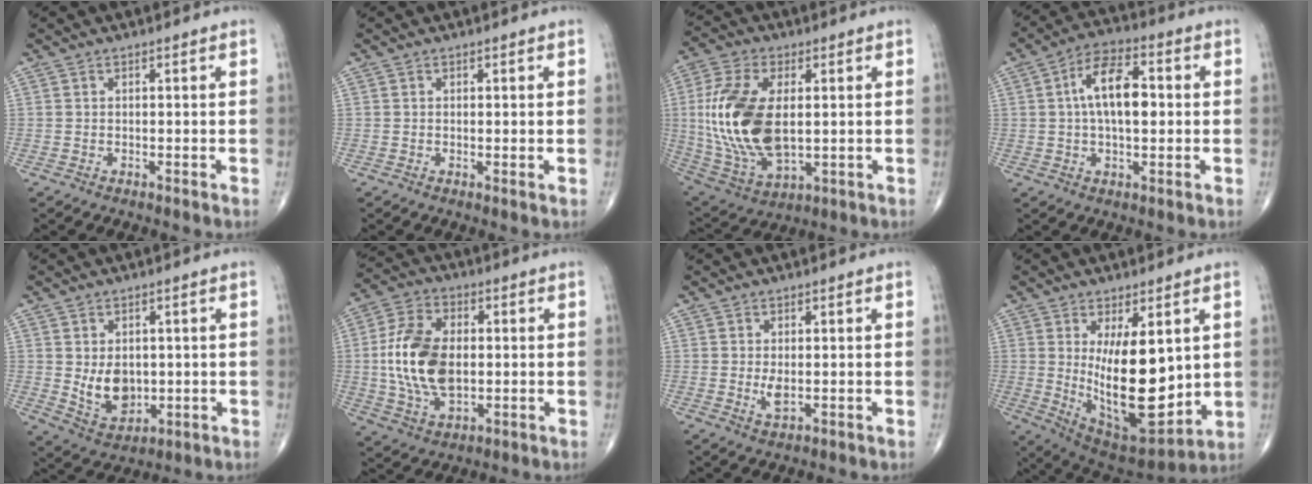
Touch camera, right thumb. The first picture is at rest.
{"total": 0.7, "force": [0.1, 0.1, 0.7], "torque": [-0.013, -0.004, 0.001]}
{"total": 19.5, "force": [1.3, 10.5, 16.4], "torque": [-0.345, -0.013, 0.032]}
{"total": 11.1, "force": [1.2, 5.5, 9.6], "torque": [-0.157, 0.019, 0.013]}
{"total": 7.5, "force": [0.3, 5.4, 5.2], "torque": [-0.064, -0.017, 0.024]}
{"total": 15.4, "force": [0.1, 9.2, 12.3], "torque": [-0.232, 0.006, 0.003]}
{"total": 2.4, "force": [0.0, 1.1, 2.2], "torque": [-0.043, -0.008, 0.004]}
{"total": 18.7, "force": [1.6, 8.1, 16.8], "torque": [-0.244, -0.043, 0.051]}